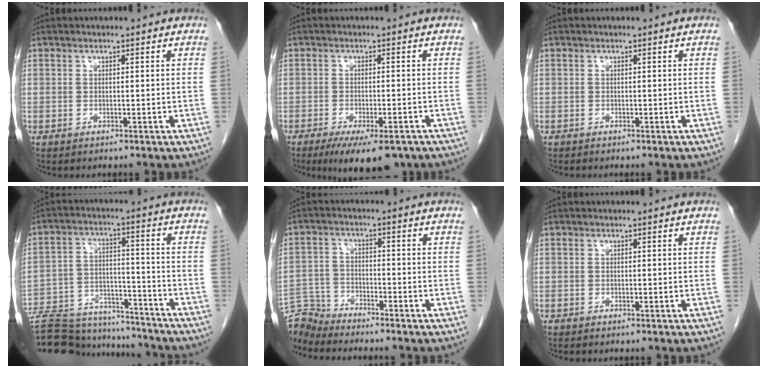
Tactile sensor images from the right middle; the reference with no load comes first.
{"total": 9.5, "force": [-6.8, 2.4, 6.1], "torque": [-0.081, -0.013, -0.101]}
{"total": 0.0}
{"total": 22.9, "force": [-21.1, 5.3, 7.1], "torque": [-0.161, -0.009, -0.316]}
{"total": 5.9, "force": [-5.8, -0.2, -0.8], "torque": [0.014, 0.001, -0.112]}
{"total": 0.0}